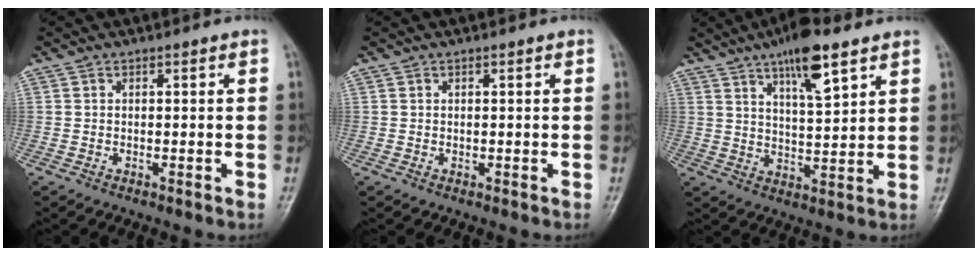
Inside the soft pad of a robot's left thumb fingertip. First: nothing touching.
{"total": 0.0}
{"total": 11.0, "force": [6.8, 2.9, 8.2], "torque": [-0.120, -0.033, 0.112]}